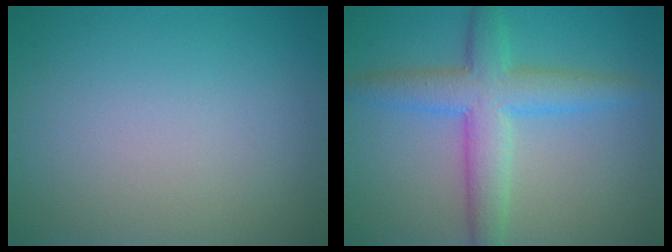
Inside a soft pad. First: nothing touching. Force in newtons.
{"total": 5.7, "press": 5.7, "slide": 0.1}